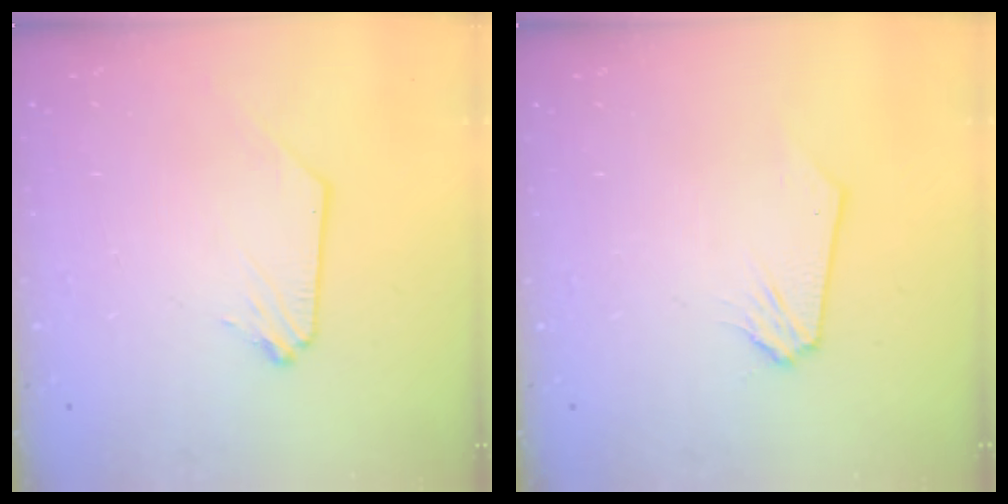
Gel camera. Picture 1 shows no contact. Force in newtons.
{"total": 0.0}